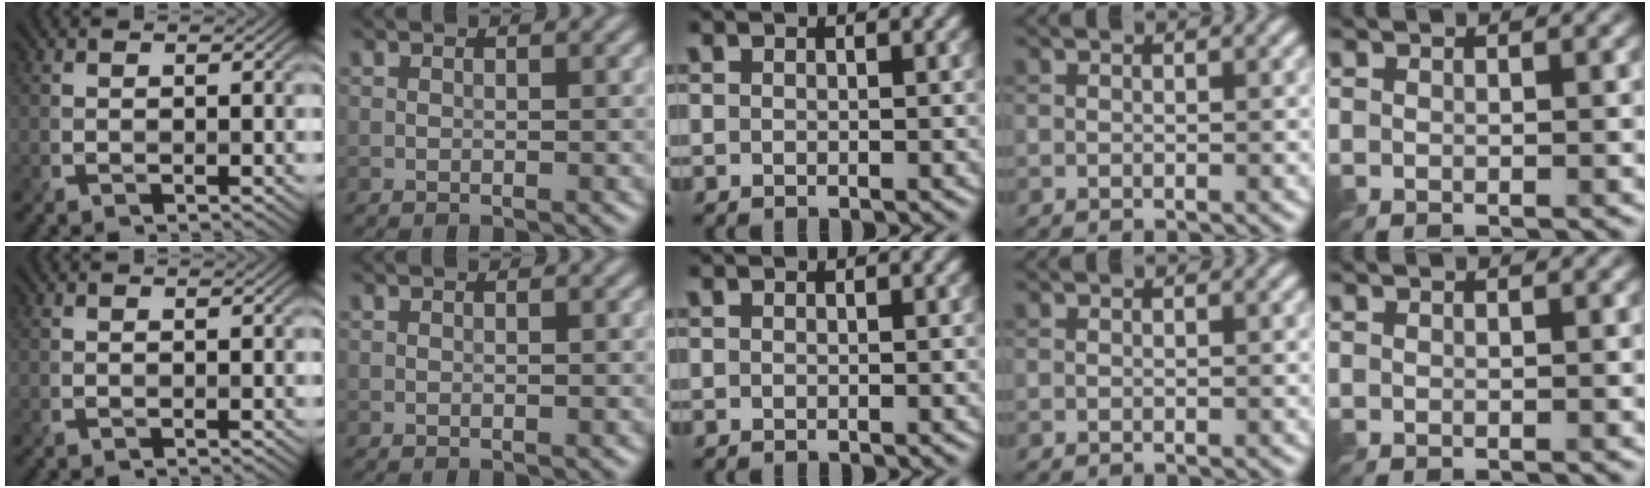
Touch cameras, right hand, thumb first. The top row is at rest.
{}